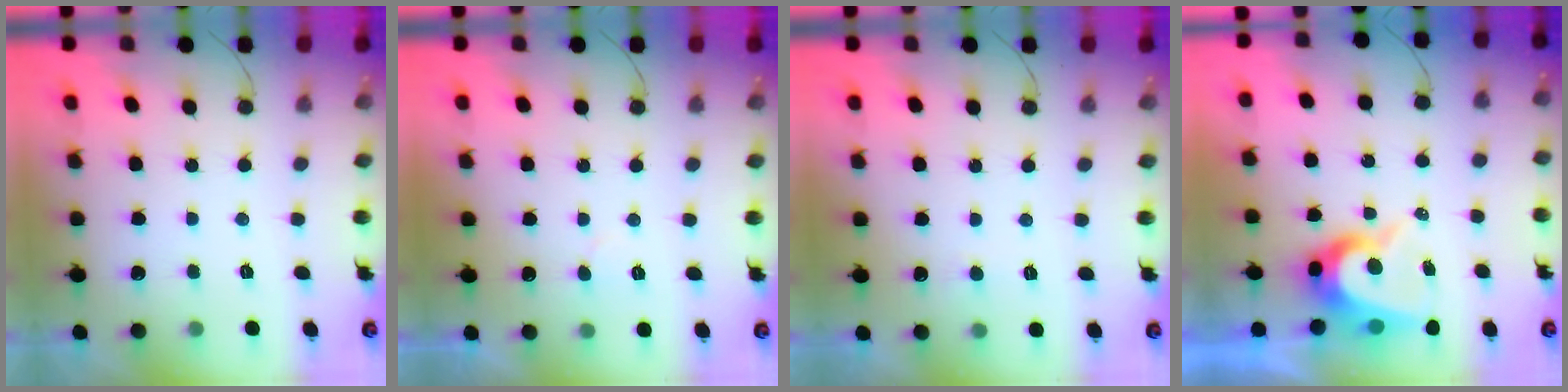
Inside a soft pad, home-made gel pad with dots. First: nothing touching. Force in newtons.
{"total": 4.1, "press": 4.1, "slide": 0.2}
{"total": 3.6, "press": 3.6, "slide": 0.4}
{"total": 8.8, "press": 8.8, "slide": 0.9}